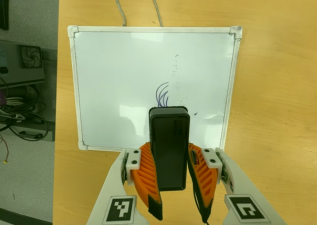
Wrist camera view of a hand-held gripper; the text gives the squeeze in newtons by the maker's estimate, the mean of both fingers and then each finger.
{"total": 8.9, "left": 7.7, "right": 10.2}